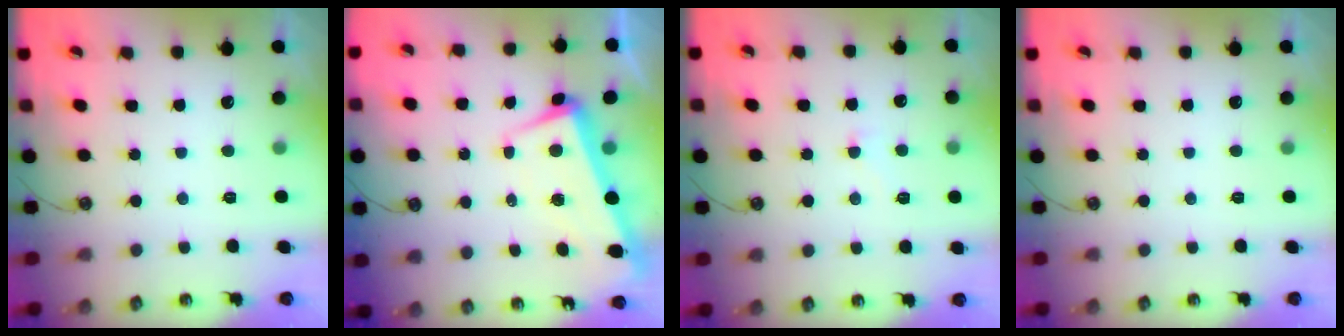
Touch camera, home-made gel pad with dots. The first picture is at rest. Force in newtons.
{"total": 2.1, "press": 0.4, "slide": 2.0}
{"total": 4.2, "press": 4.0, "slide": 1.0}
{"total": 0.0}